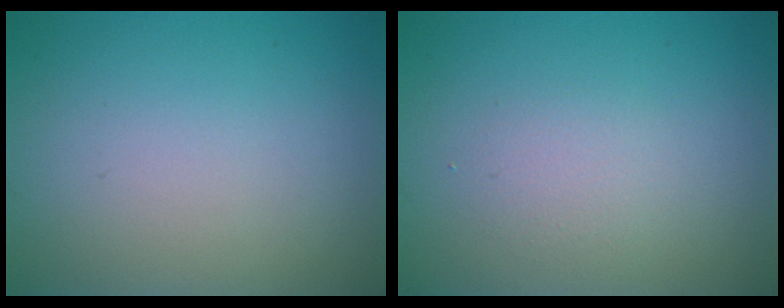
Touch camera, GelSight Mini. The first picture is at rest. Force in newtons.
{"total": 1.5, "press": 1.5, "slide": 0.1}